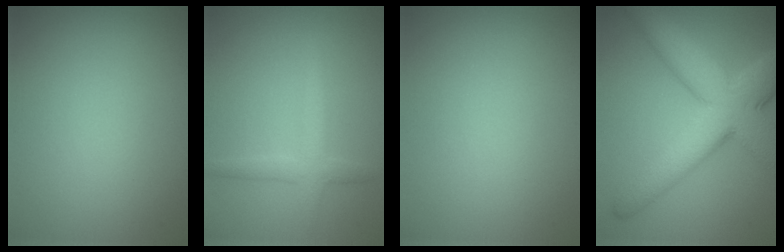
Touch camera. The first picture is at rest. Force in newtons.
{"total": 2.3, "press": 2.3, "slide": 0.1}
{"total": 0.0}
{"total": 9.6, "press": 9.6, "slide": 0.2}